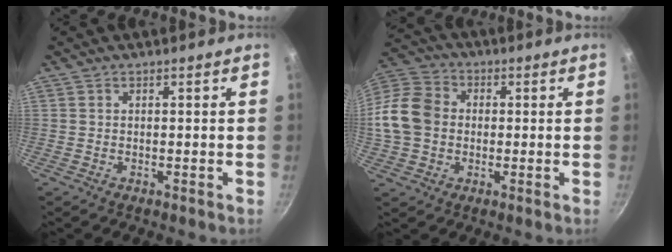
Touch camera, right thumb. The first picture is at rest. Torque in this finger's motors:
{"motor_torque": [-0.15, 0.57, 0.36, 0.33, 0.16]}